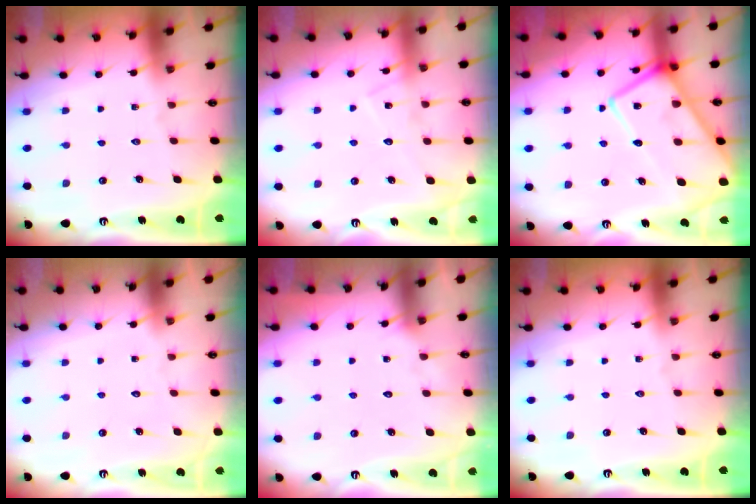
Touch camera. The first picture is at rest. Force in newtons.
{"total": 9.5, "press": 9.5, "slide": 0.6}
{"total": 17.5, "press": 17.4, "slide": 1.7}
{"total": 1.6, "press": 1.5, "slide": 0.1}
{"total": 1.9, "press": 1.9, "slide": 0.1}
{"total": 0.0}